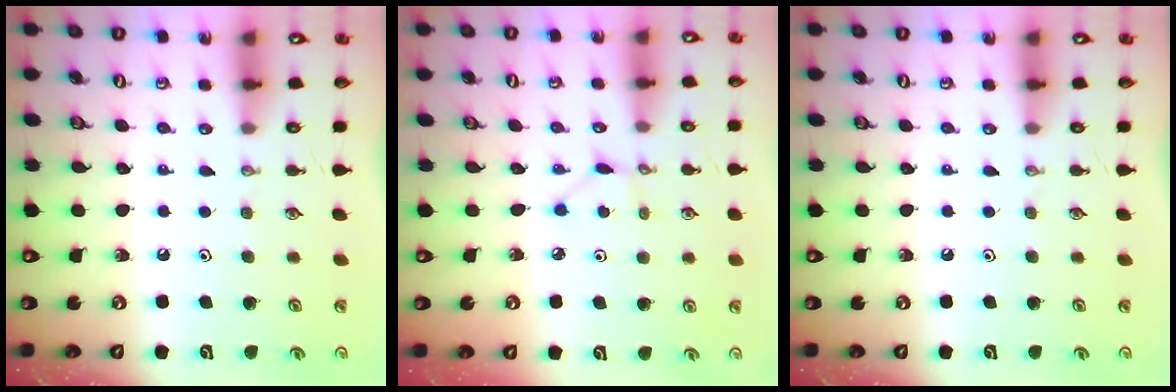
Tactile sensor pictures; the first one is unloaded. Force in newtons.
{"total": 2.1, "press": 2.1, "slide": 0.3}
{"total": 0.0}